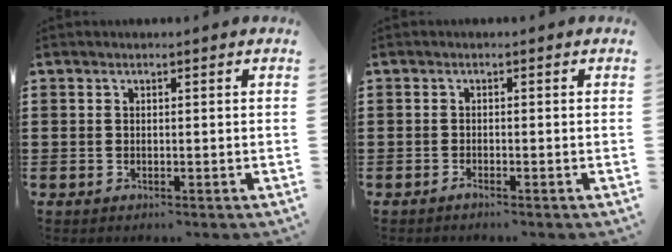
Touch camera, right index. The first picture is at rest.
{"total": 0.6, "force": [-0.6, 0.1, 0.2], "torque": [-0.006, -0.002, -0.011]}